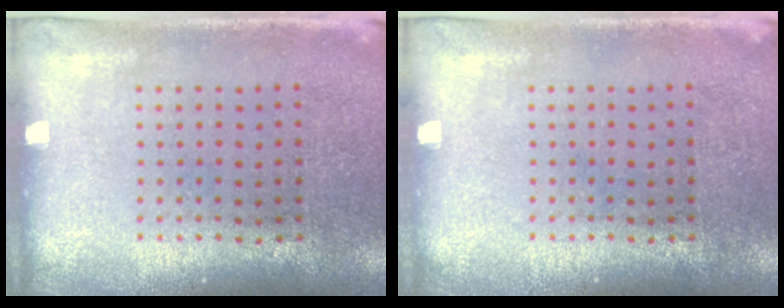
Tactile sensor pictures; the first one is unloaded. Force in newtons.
{"total": 0.0}